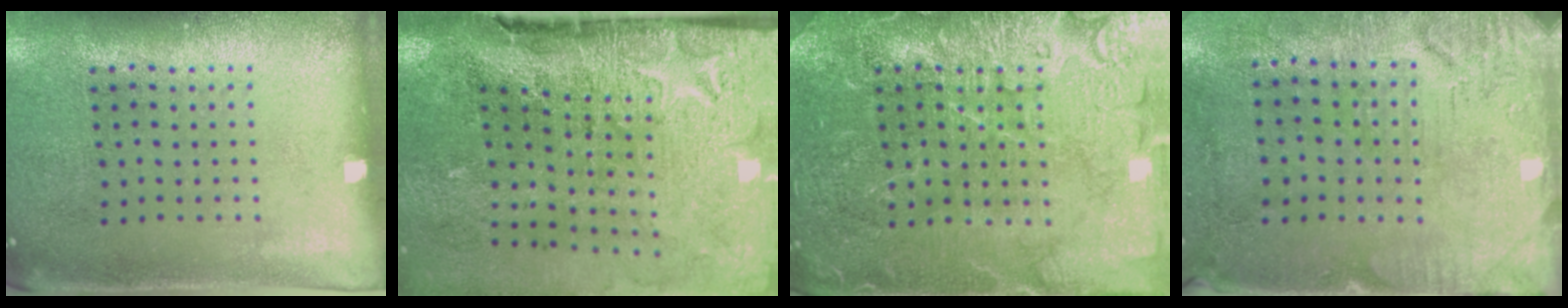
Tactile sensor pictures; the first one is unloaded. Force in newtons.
{"total": 4.9, "press": 3.9, "slide": 2.9}
{"total": 4.7, "press": 4.7, "slide": 0.7}
{"total": 3.2, "press": 2.6, "slide": 1.8}